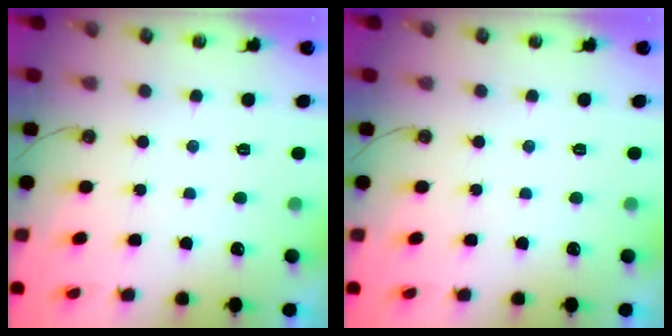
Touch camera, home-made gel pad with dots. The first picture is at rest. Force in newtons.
{"total": 0.0}